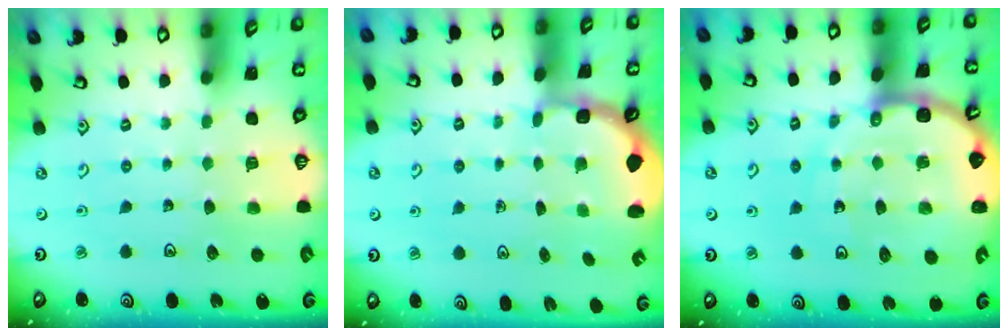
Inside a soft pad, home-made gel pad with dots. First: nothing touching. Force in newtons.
{"total": 2.7, "press": 2.1, "slide": 1.7}
{"total": 11.7, "press": 11.6, "slide": 1.4}